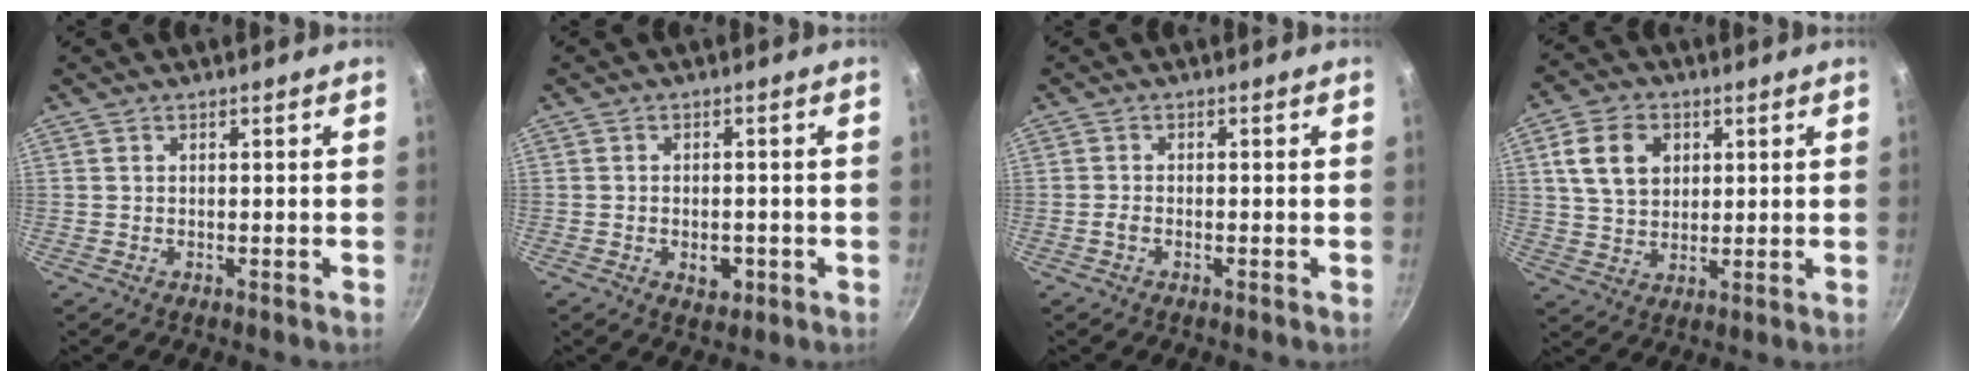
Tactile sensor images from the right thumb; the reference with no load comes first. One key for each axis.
{"total": 3.9, "fx": -1.2, "fy": 2.6, "fz": 2.7, "tx": -0.029, "ty": 0.006, "tz": -0.013}
{"total": 1.2, "fx": -0.7, "fy": 0.5, "fz": 0.8, "tx": -0.026, "ty": 0.006, "tz": -0.018}
{"total": 9.8, "fx": 2.8, "fy": 7.3, "fz": 5.9, "tx": -0.088, "ty": 0.001, "tz": 0.050}